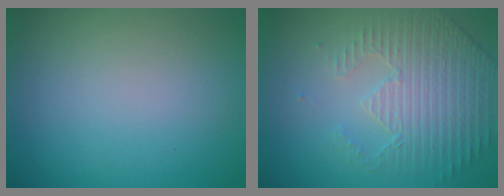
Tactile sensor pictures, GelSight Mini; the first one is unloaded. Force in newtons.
{"total": 4.4, "press": 3.3, "slide": 3.0}